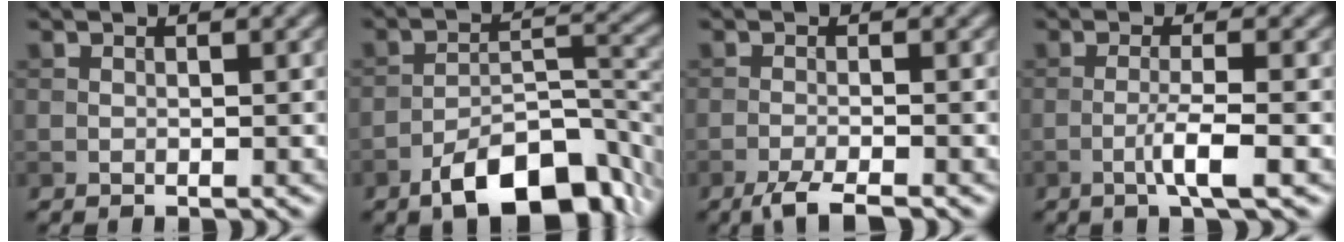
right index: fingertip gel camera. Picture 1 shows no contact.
{"total": 10.2, "force": [-6.4, 4.2, 6.7], "torque": [-0.102, 0.001, -0.109]}
{"total": 3.1, "force": [-2.2, 0.5, 2.0], "torque": [-0.036, -0.002, -0.049]}
{"total": 3.1, "force": [-1.1, 0.2, 2.8], "torque": [-0.051, 0.007, -0.028]}